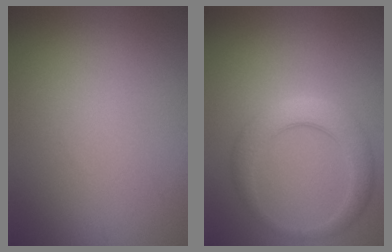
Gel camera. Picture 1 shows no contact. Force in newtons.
{"total": 4.2, "press": 4.2, "slide": 0.1}